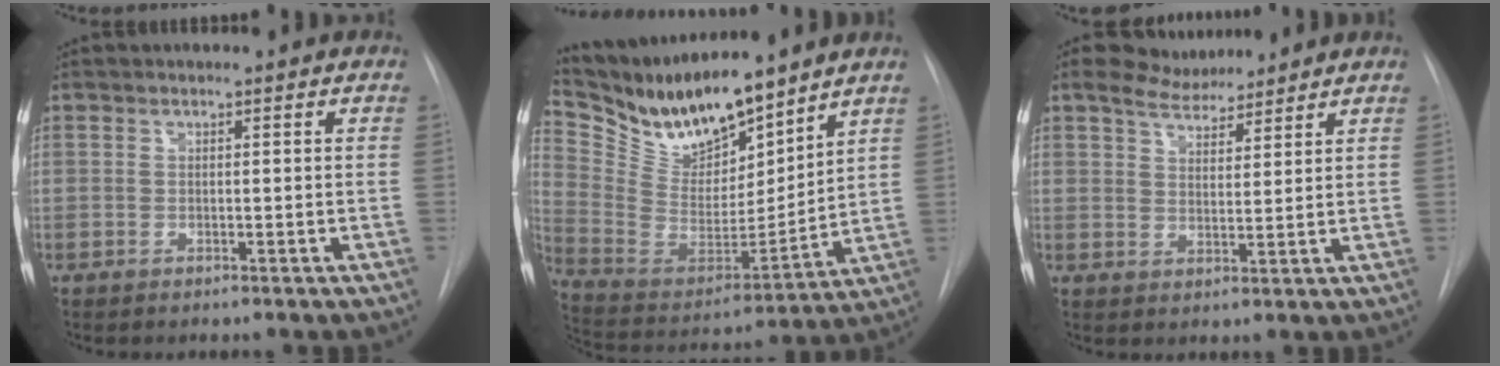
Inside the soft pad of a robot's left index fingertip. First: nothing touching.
{"total": 17.3, "force": [15.1, 3.9, 7.7], "torque": [-0.145, -0.015, 0.289]}
{"total": 5.5, "force": [5.1, 1.5, 1.5], "torque": [-0.035, 0.013, 0.095]}